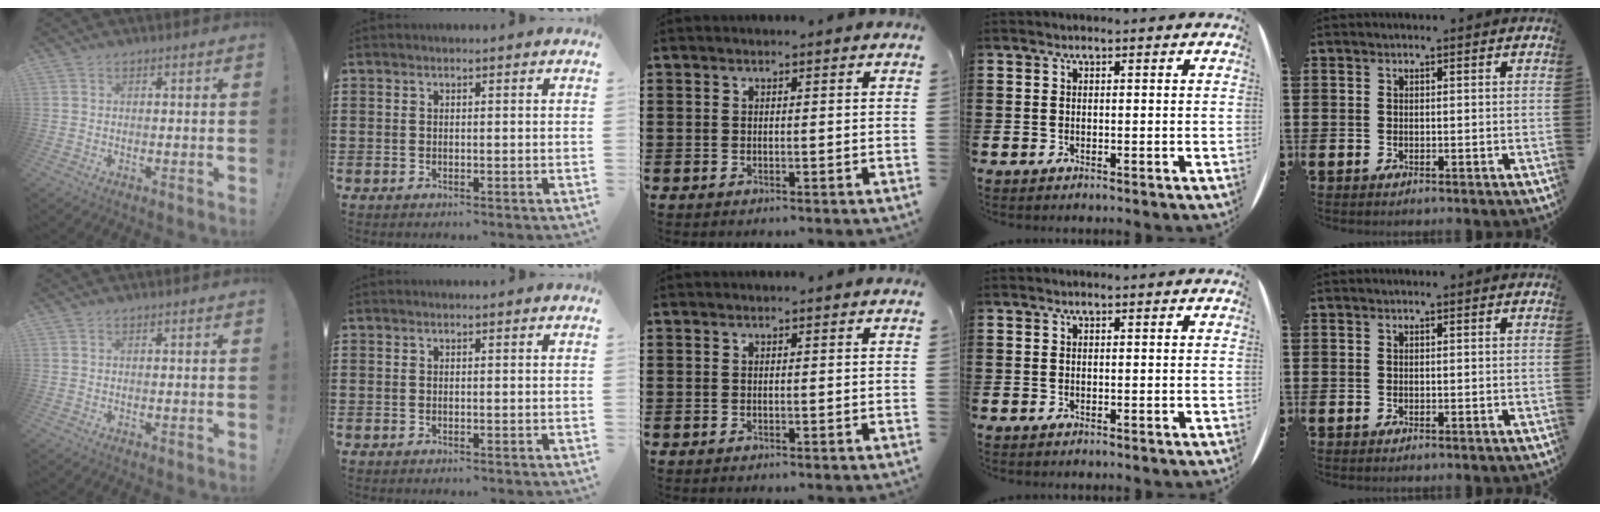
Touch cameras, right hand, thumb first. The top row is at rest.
{}